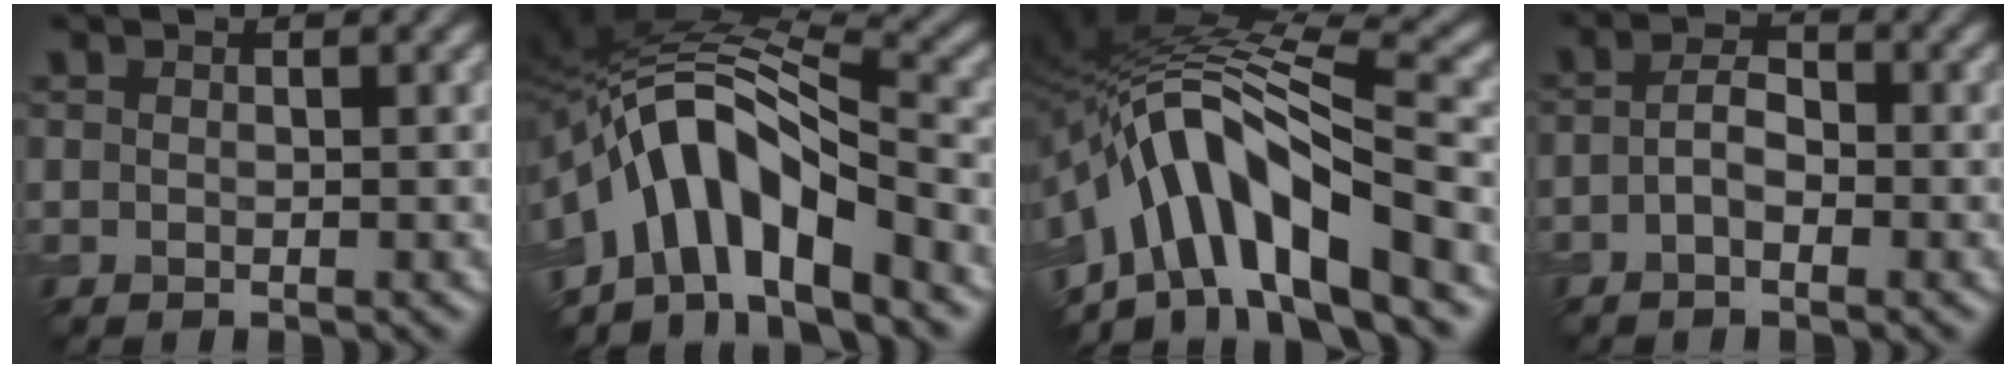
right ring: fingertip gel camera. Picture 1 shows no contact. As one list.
[{"total": 10.1, "force": [-5.1, 4.1, 7.7], "torque": [-0.117, 0.023, -0.102]}, {"total": 11.4, "force": [-5.9, 3.8, 9.0], "torque": [-0.139, 0.026, -0.112]}, {"total": 2.5, "force": [-1.0, 1.1, 2.0], "torque": [-0.039, 0.002, -0.027]}]